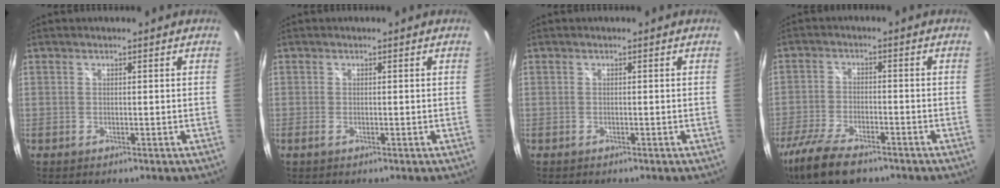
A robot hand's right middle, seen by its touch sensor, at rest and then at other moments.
{"total": 0.8, "force": [-0.4, 0.1, 0.7], "torque": [-0.014, -0.002, -0.010]}
{"total": 0.5, "force": [-0.5, 0.2, 0.1], "torque": [-0.004, 0.001, -0.007]}
{"total": 12.9, "force": [-9.4, 4.5, 7.6], "torque": [-0.181, -0.037, -0.172]}